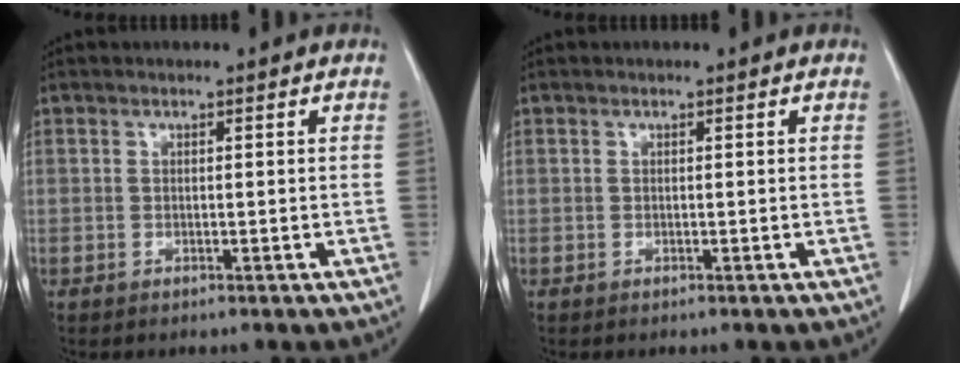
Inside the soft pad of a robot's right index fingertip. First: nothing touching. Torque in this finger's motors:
{"motor_torque": [0.00, 0.00, 0.02, 0.00]}